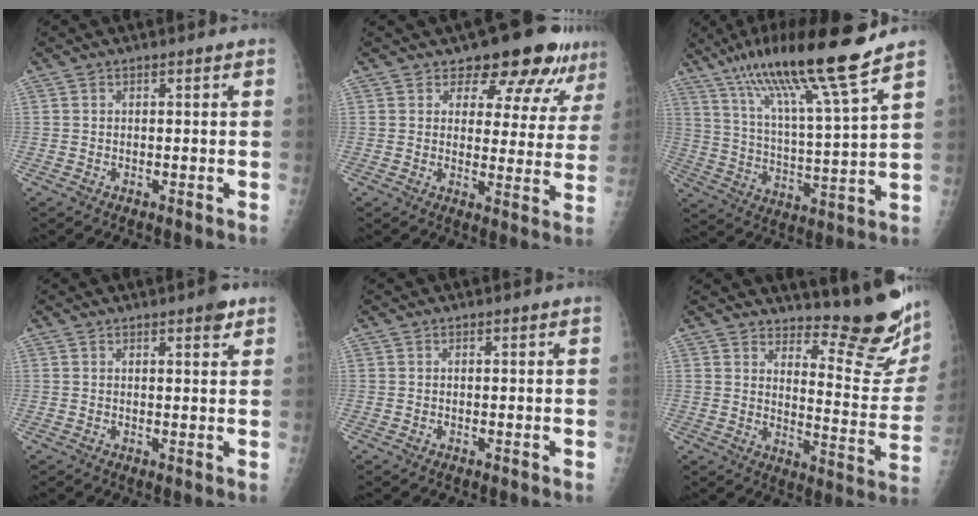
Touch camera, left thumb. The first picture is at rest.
{"total": 11.7, "force": [9.3, 5.3, 4.6], "torque": [-0.013, -0.055, 0.103]}
{"total": 18.1, "force": [13.4, 0.3, 12.2], "torque": [-0.201, -0.058, 0.233]}
{"total": 7.3, "force": [4.7, 2.3, 5.1], "torque": [-0.050, -0.023, 0.060]}
{"total": 0.0}
{"total": 16.0, "force": [14.3, 2.9, 6.7], "torque": [-0.058, -0.162, 0.183]}